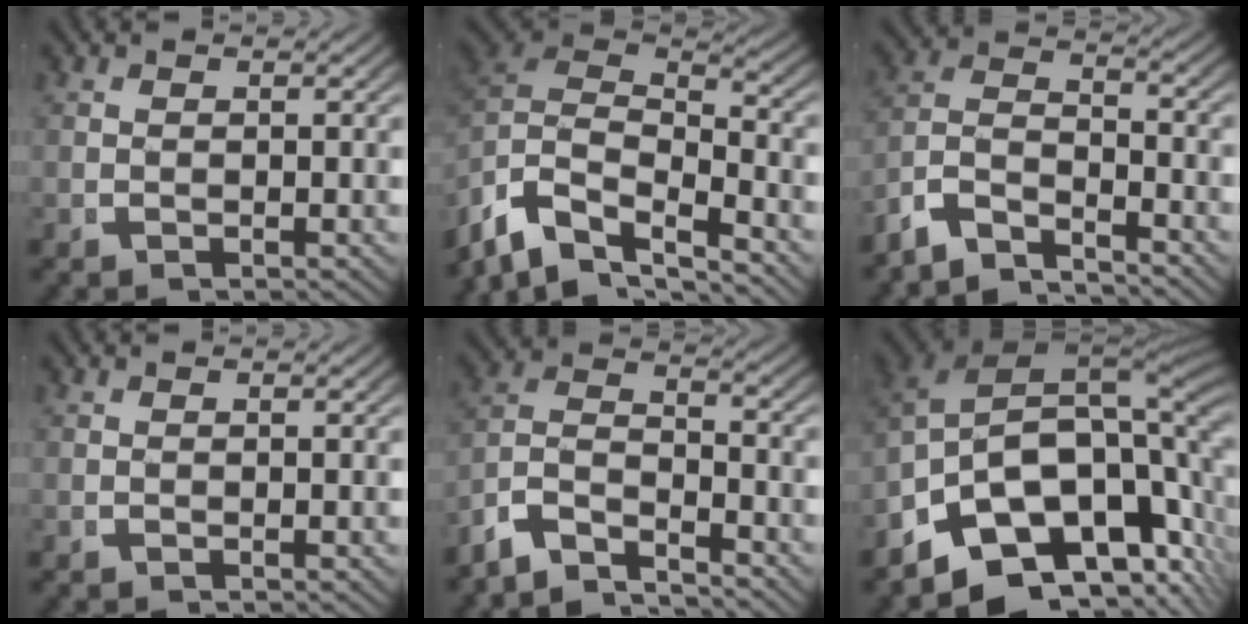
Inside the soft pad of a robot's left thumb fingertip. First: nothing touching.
{"total": 13.0, "force": [-0.6, 9.8, 8.4], "torque": [-0.197, -0.035, -0.007]}
{"total": 8.2, "force": [-3.8, 5.5, 4.7], "torque": [-0.097, -0.033, -0.067]}
{"total": 0.0}
{"total": 8.8, "force": [-3.6, 6.2, 5.2], "torque": [-0.111, -0.034, -0.064]}
{"total": 19.3, "force": [-1.9, 13.4, 13.8], "torque": [-0.250, -0.036, -0.032]}